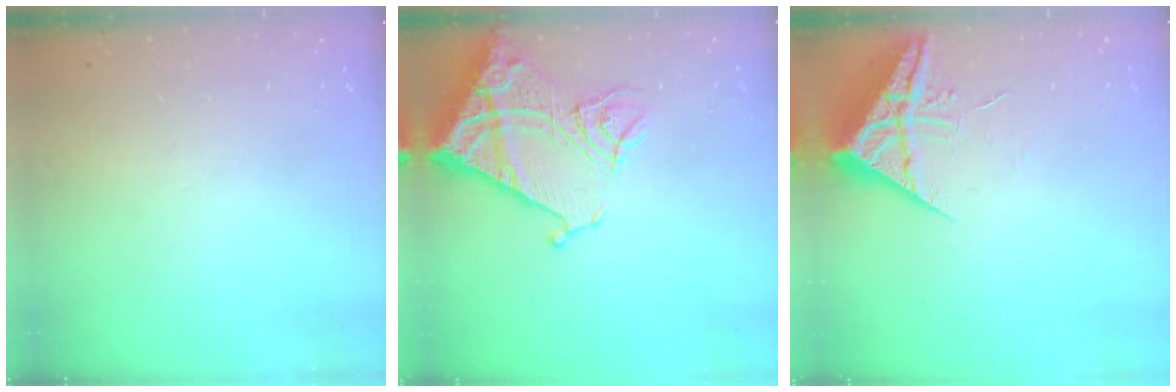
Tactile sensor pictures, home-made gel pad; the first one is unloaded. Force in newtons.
{"total": 18.4, "press": 18.3, "slide": 2.2}
{"total": 6.7, "press": 6.7, "slide": 0.5}